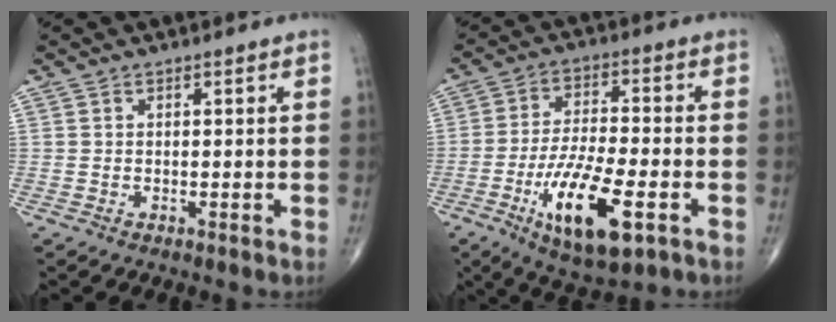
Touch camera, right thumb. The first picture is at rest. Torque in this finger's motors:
{"motor_torque": [0.26, 0.51, 0.91, 0.56, 0.39]}